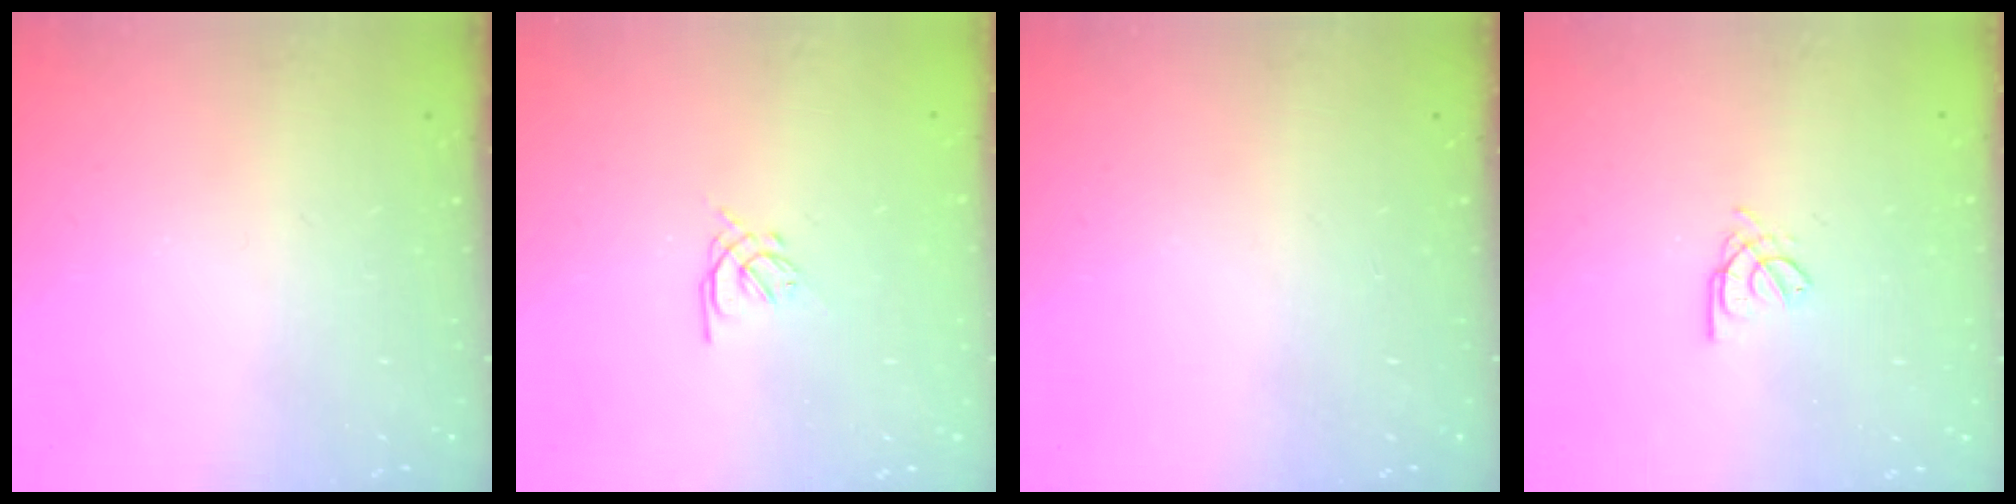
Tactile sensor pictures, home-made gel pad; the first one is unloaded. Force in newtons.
{"total": 1.6, "press": 1.5, "slide": 0.6}
{"total": 0.0}
{"total": 2.0, "press": 2.0, "slide": 0.4}